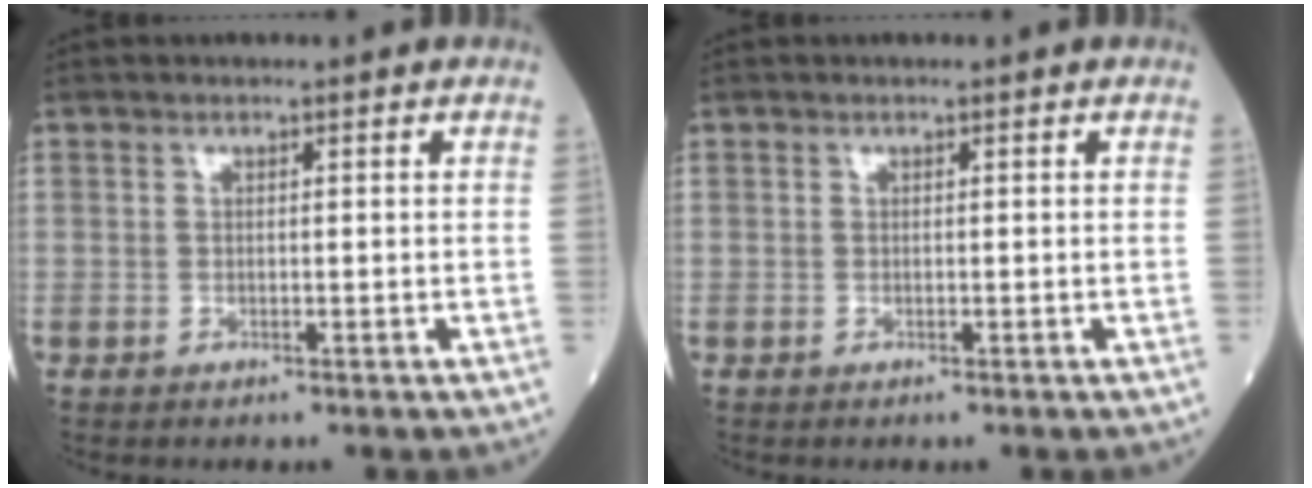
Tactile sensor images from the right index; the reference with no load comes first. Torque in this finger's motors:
{"motor_torque": [0.00, 0.00, 0.00, 0.00]}